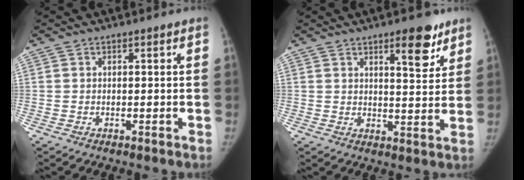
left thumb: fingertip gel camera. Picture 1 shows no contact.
{"total": 7.9, "force": [5.0, 2.7, 5.5], "torque": [-0.054, -0.032, 0.070]}